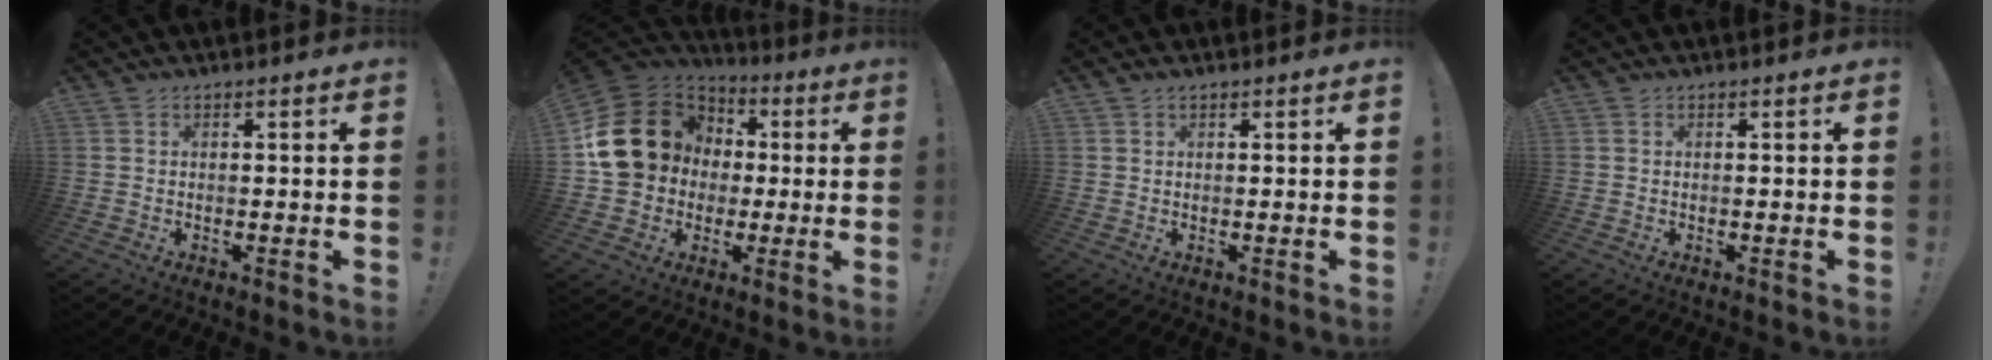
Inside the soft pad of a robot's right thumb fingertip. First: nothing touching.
{"total": 20.0, "force": [3.1, 16.6, 10.8], "torque": [-0.190, 0.010, 0.083]}
{"total": 0.5, "force": [0.3, 0.3, 0.3], "torque": [-0.005, 0.000, 0.005]}
{"total": 0.0}